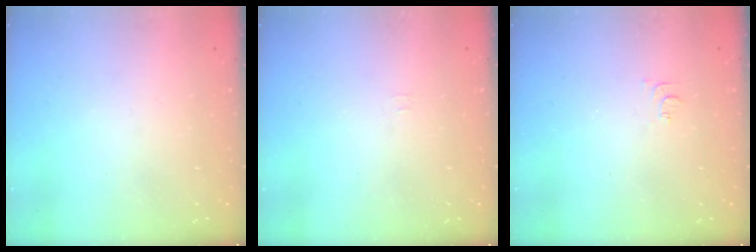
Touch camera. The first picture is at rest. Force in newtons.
{"total": 3.9, "press": 3.8, "slide": 0.5}
{"total": 5.4, "press": 5.3, "slide": 0.6}